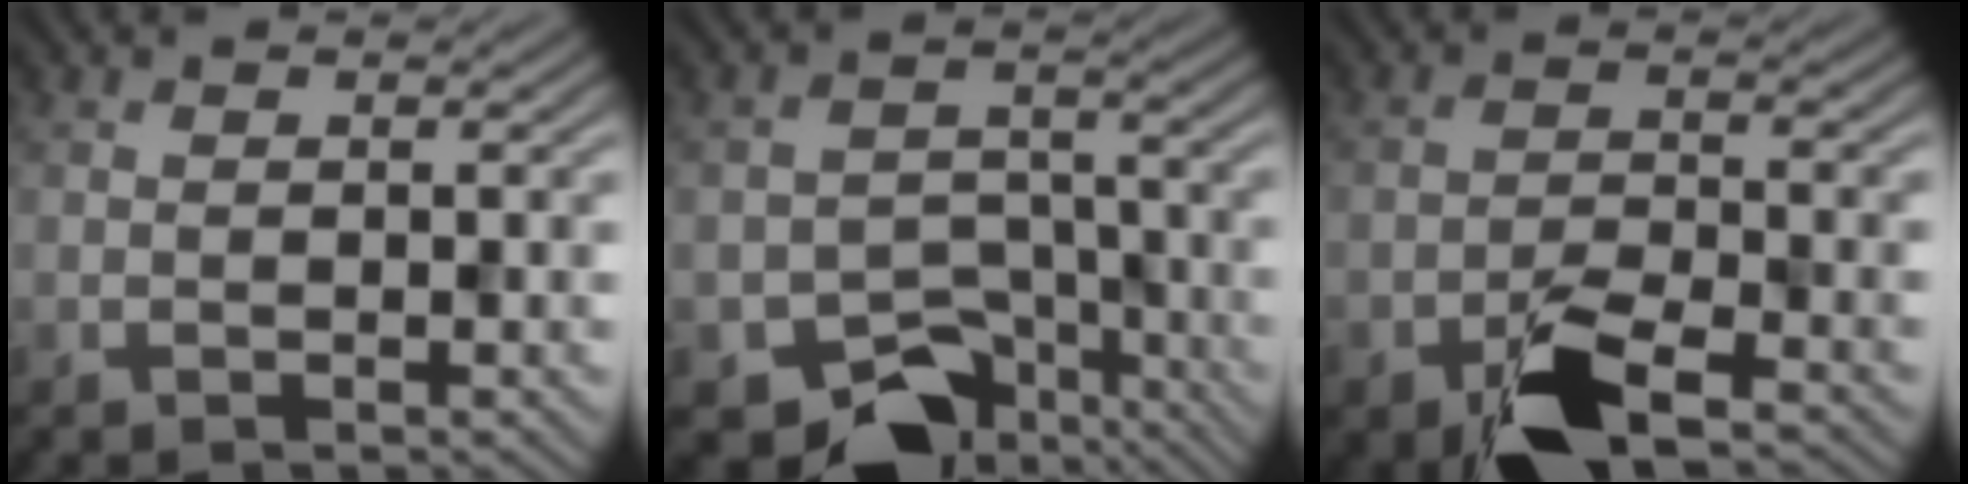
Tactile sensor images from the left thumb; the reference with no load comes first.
{"total": 9.4, "force": [-6.4, 5.8, 3.7], "torque": [-0.052, -0.020, -0.100]}
{"total": 6.4, "force": [-4.2, 2.3, 4.2], "torque": [-0.079, -0.001, -0.081]}